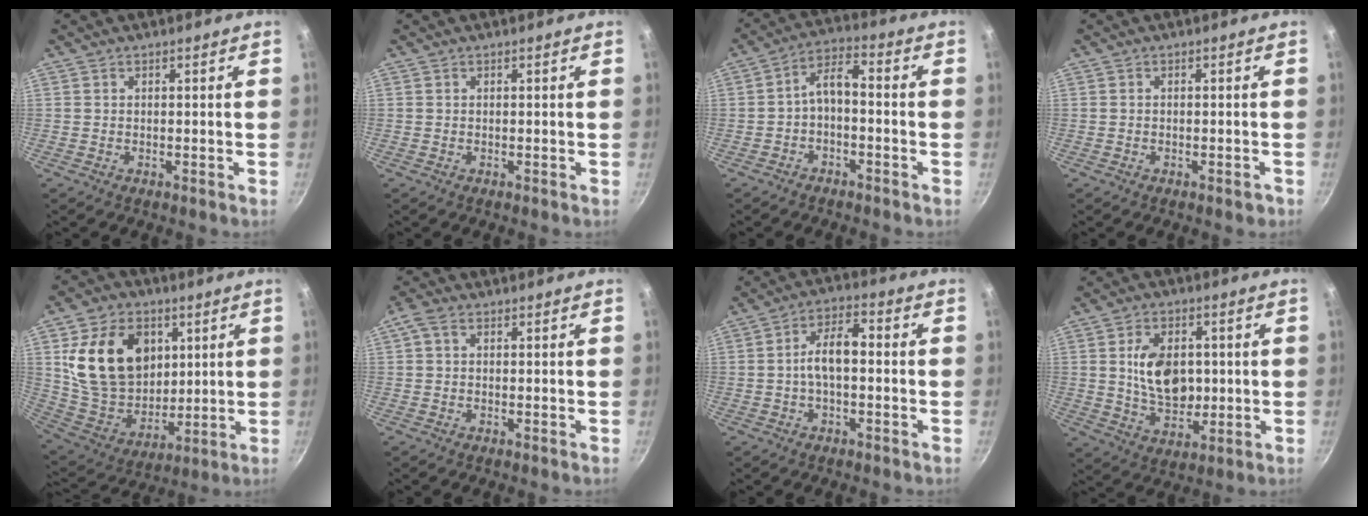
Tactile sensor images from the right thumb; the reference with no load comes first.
{"total": 0.0}
{"total": 5.7, "force": [-2.0, 2.8, 4.6], "torque": [-0.082, 0.043, -0.038]}
{"total": 1.3, "force": [-0.8, 0.6, 0.9], "torque": [-0.014, 0.009, -0.006]}
{"total": 21.2, "force": [5.9, 15.9, 12.7], "torque": [-0.191, -0.019, 0.117]}
{"total": 2.8, "force": [0.7, 1.7, 2.0], "torque": [-0.043, 0.012, 0.011]}
{"total": 7.3, "force": [-0.6, 3.6, 6.4], "torque": [-0.104, 0.033, -0.018]}
{"total": 11.5, "force": [1.2, 7.8, 8.3], "torque": [-0.115, -0.010, 0.023]}